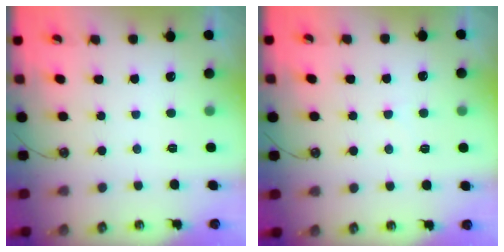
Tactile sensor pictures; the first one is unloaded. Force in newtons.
{"total": 2.5, "press": 2.3, "slide": 0.8}